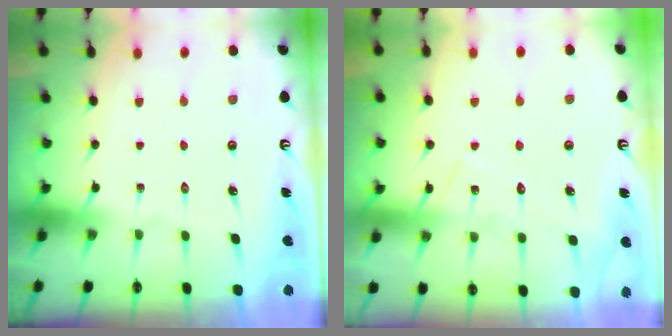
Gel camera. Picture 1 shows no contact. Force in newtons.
{"total": 9.4, "press": 9.4, "slide": 0.8}